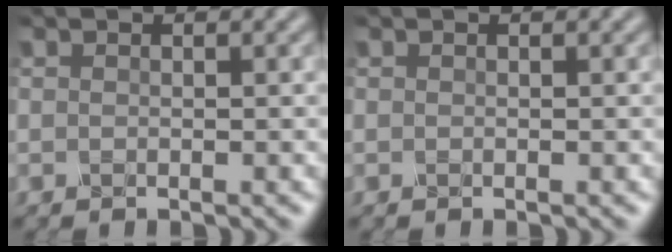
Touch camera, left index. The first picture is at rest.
{"total": 0.0}